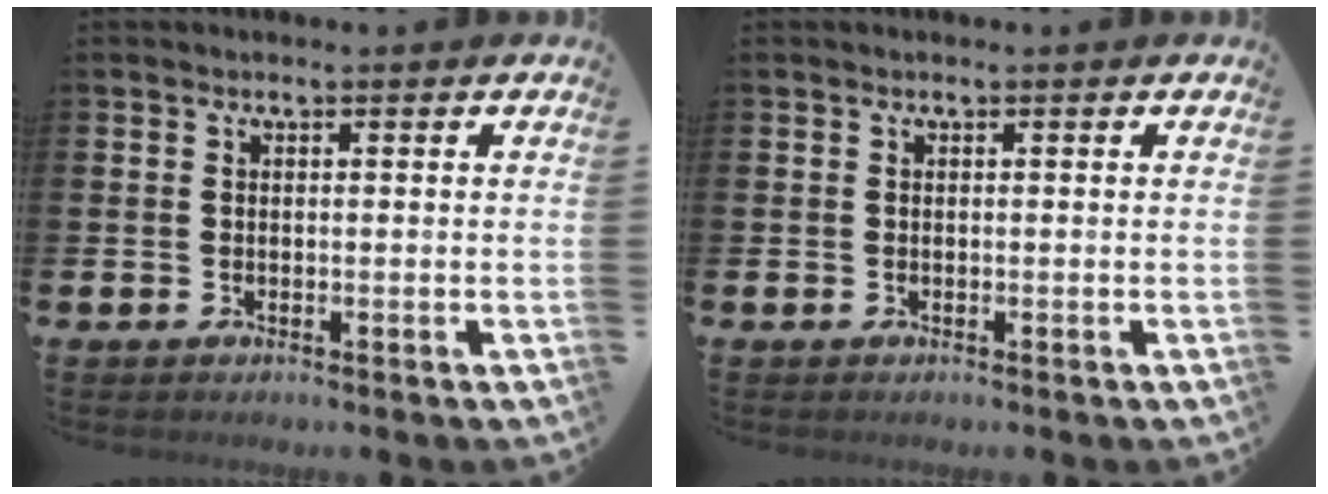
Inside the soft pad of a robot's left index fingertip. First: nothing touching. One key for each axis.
{"total": 0.0}